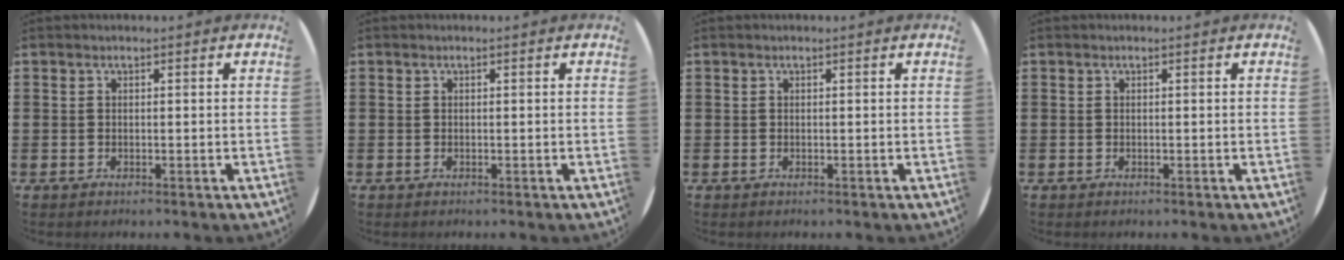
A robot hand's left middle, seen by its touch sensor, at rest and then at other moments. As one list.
[{"total": 0.0}, {"total": 0.0}, {"total": 0.0}]